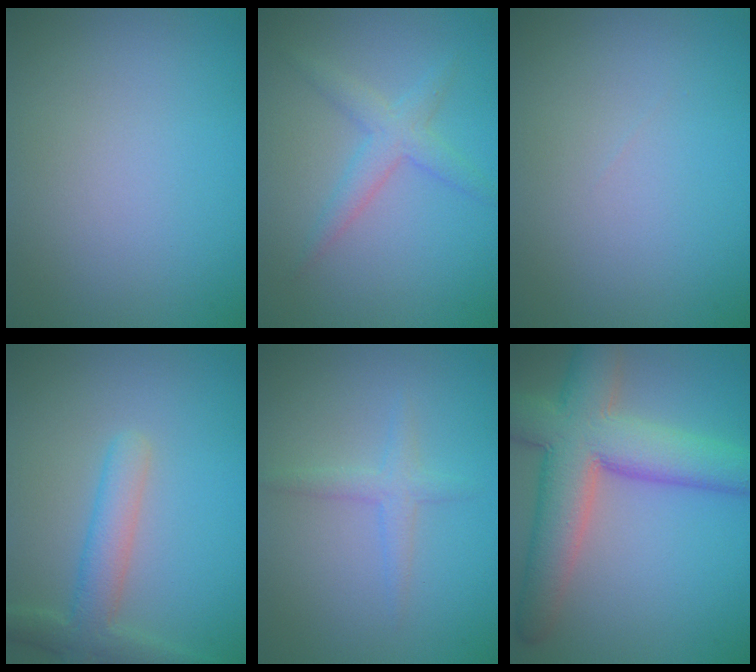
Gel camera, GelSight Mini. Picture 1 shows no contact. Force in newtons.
{"total": 2.5, "press": 2.5, "slide": 0.1}
{"total": 0.0}
{"total": 3.7, "press": 3.7, "slide": 0.2}
{"total": 1.6, "press": 1.6, "slide": 0.1}
{"total": 9.8, "press": 9.8, "slide": 0.8}